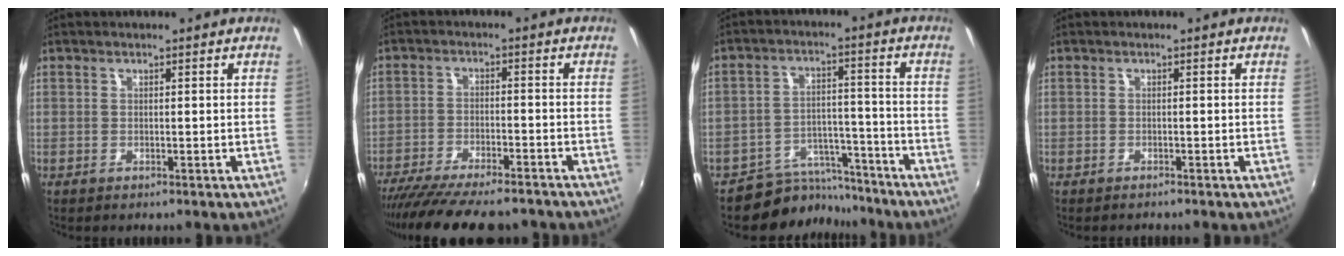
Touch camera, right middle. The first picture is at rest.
{"total": 16.8, "force": [-14.3, 3.7, 8.0], "torque": [-0.161, -0.039, -0.221]}
{"total": 9.3, "force": [-8.5, 3.9, 0.0], "torque": [-0.006, 0.035, -0.130]}
{"total": 0.8, "force": [-0.8, 0.2, 0.1], "torque": [-0.004, -0.004, -0.013]}